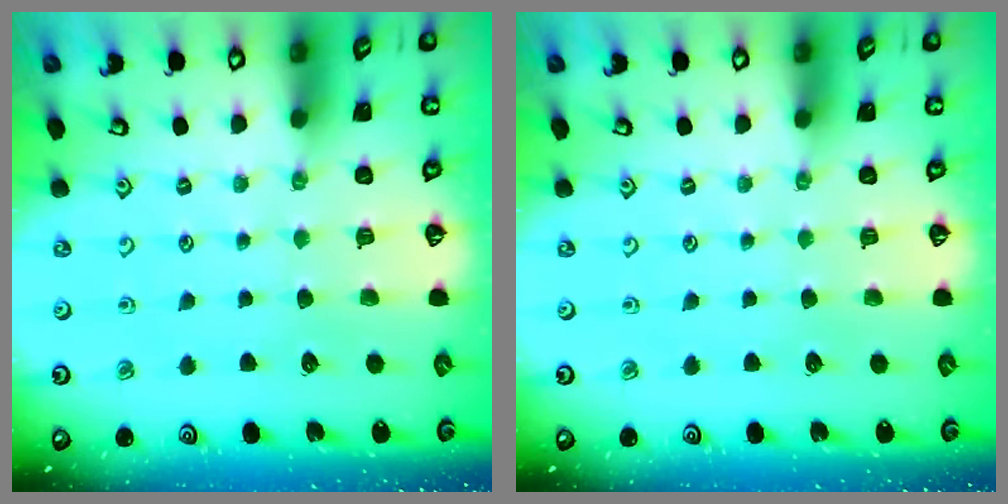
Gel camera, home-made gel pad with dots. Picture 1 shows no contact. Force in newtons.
{"total": 0.0}